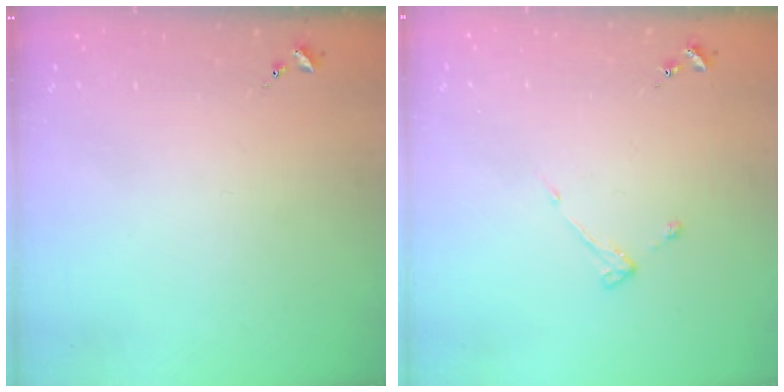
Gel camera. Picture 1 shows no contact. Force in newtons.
{"total": 3.0, "press": 3.0, "slide": 0.4}